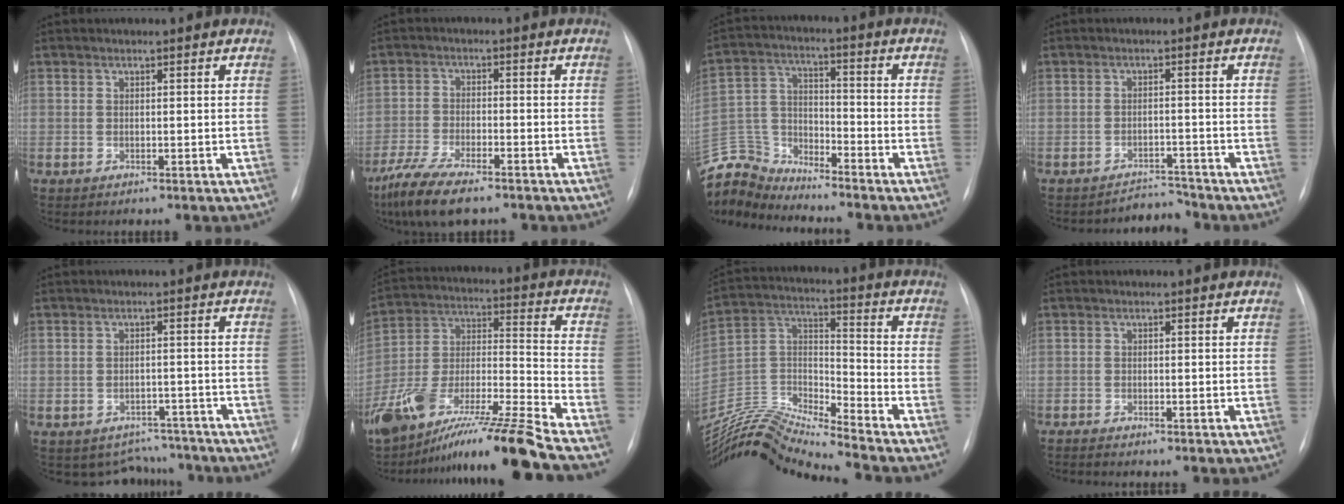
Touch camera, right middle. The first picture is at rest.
{"total": 9.5, "force": [-7.1, 2.3, 5.9], "torque": [-0.115, -0.022, -0.123]}
{"total": 10.4, "force": [-10.3, 1.2, -0.7], "torque": [0.002, 0.029, -0.207]}
{"total": 3.1, "force": [-2.9, 0.1, -1.3], "torque": [0.023, 0.005, -0.039]}
{"total": 6.0, "force": [-5.3, 2.8, -0.8], "torque": [0.022, 0.029, -0.064]}
{"total": 21.8, "force": [-17.5, -1.1, 12.9], "torque": [-0.242, -0.024, -0.319]}
{"total": 15.9, "force": [-15.4, -1.5, 3.9], "torque": [-0.072, 0.033, -0.292]}
{"total": 1.9, "force": [-1.7, 0.1, 0.8], "torque": [-0.016, -0.006, -0.023]}